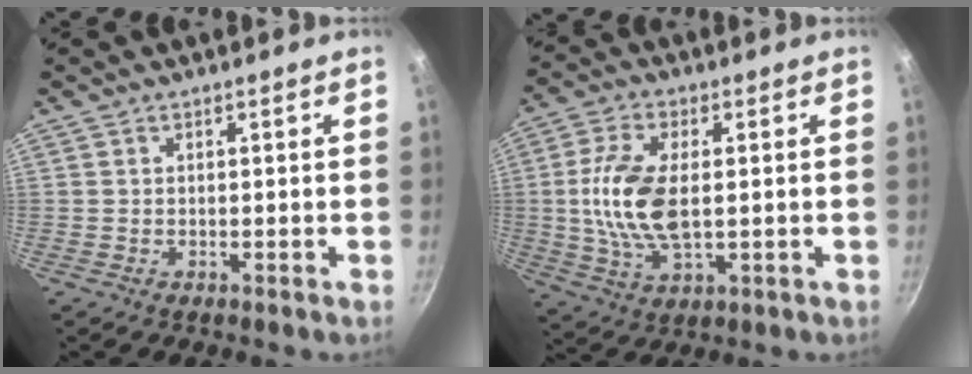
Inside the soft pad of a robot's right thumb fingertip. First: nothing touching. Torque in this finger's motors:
{"motor_torque": [0.77, 1.79, 1.70, -0.68, 0.17]}